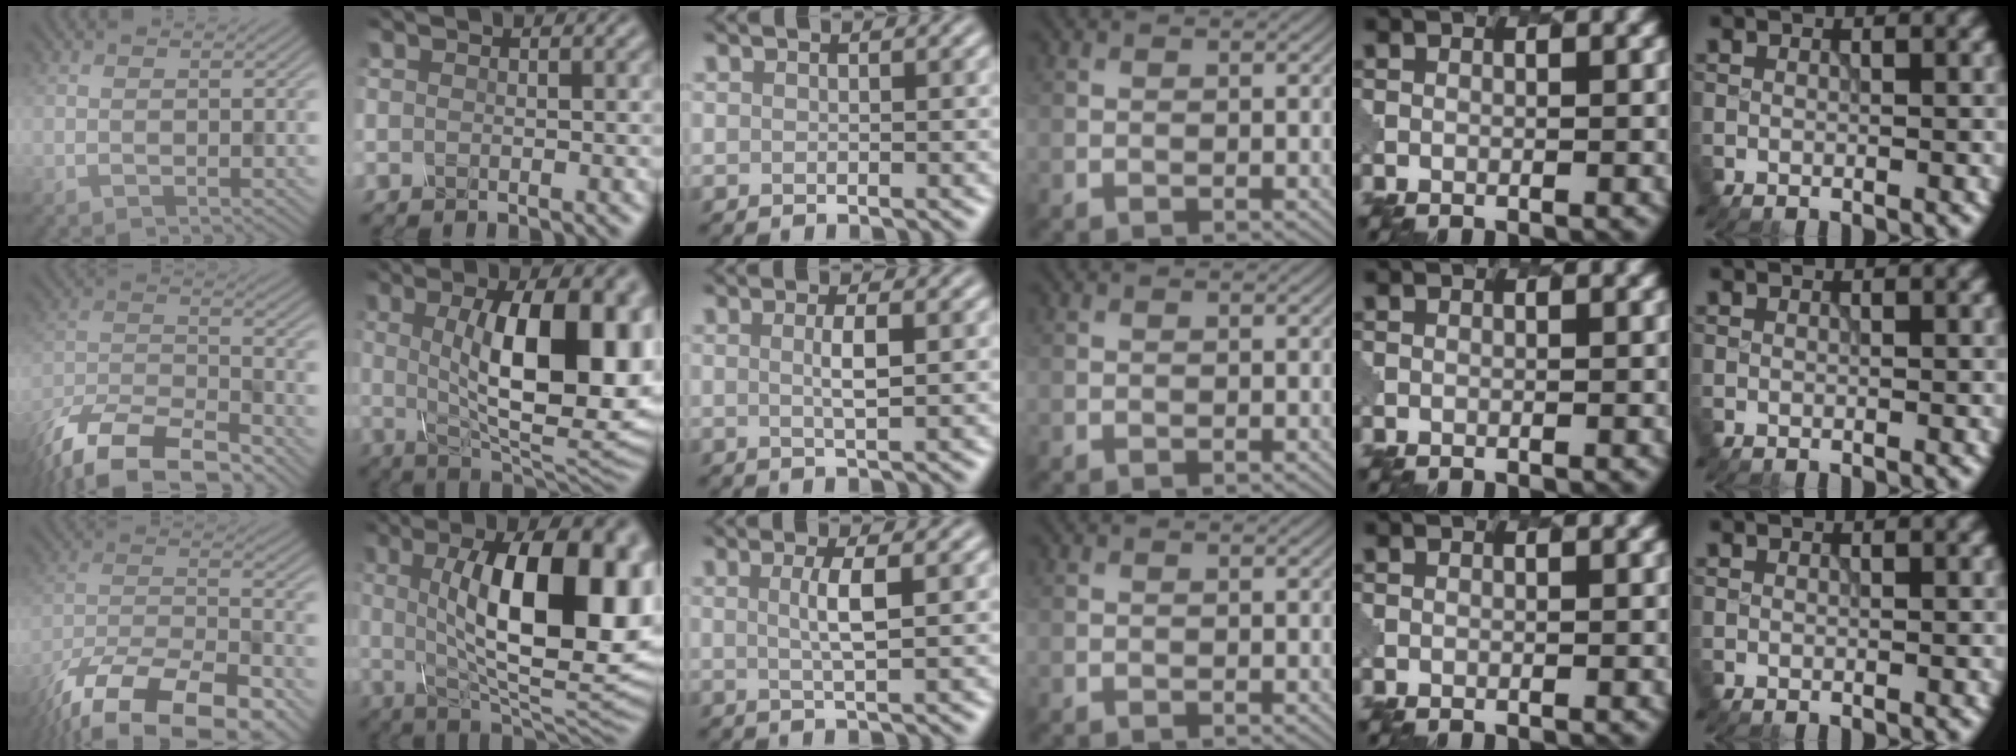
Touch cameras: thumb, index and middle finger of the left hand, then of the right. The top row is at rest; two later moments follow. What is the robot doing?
{"motion": "shake", "object": "salt shaker"}